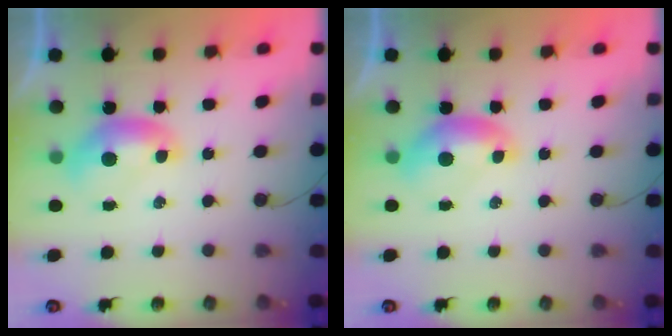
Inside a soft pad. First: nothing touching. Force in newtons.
{"total": 0.0}